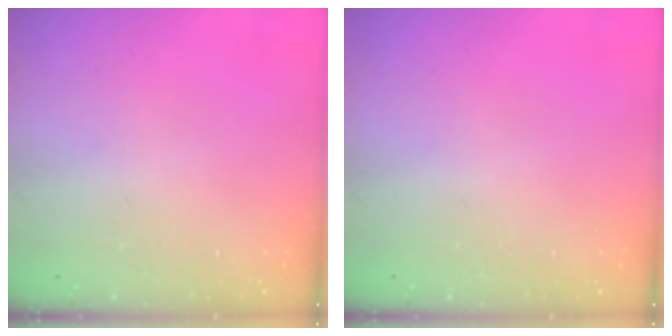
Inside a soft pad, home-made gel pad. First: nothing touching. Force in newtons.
{"total": 0.0}